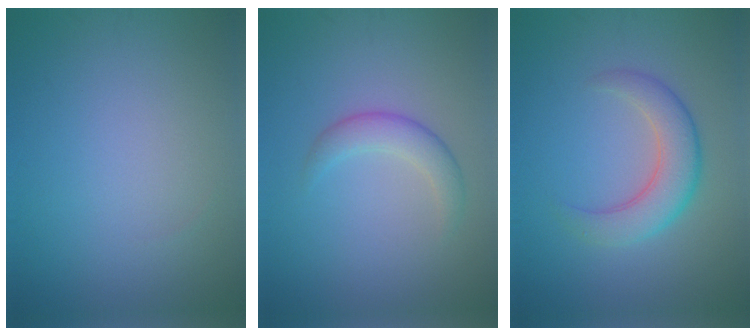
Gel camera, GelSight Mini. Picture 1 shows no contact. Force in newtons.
{"total": 2.5, "press": 2.5, "slide": 0.0}
{"total": 4.4, "press": 4.3, "slide": 0.5}